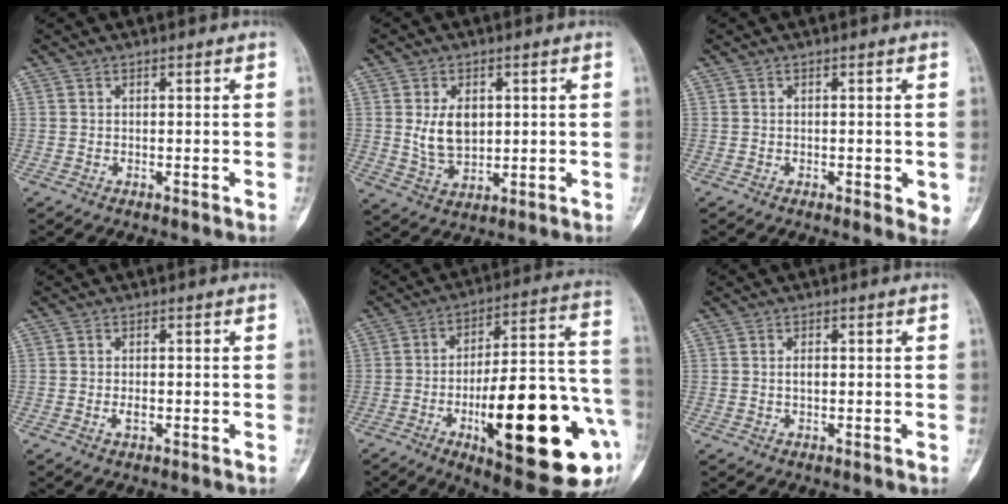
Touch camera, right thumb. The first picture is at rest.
{"total": 7.7, "force": [1.2, 5.2, 5.5], "torque": [-0.080, -0.012, 0.032]}
{"total": 3.3, "force": [-0.6, 1.3, 3.0], "torque": [-0.032, -0.007, -0.008]}
{"total": 1.6, "force": [-0.4, 0.9, 1.3], "torque": [-0.023, 0.000, -0.007]}
{"total": 28.4, "force": [-9.2, 8.5, 25.5], "torque": [-0.331, 0.024, -0.125]}
{"total": 1.2, "force": [0.0, 0.6, 1.0], "torque": [-0.014, 0.001, 0.001]}